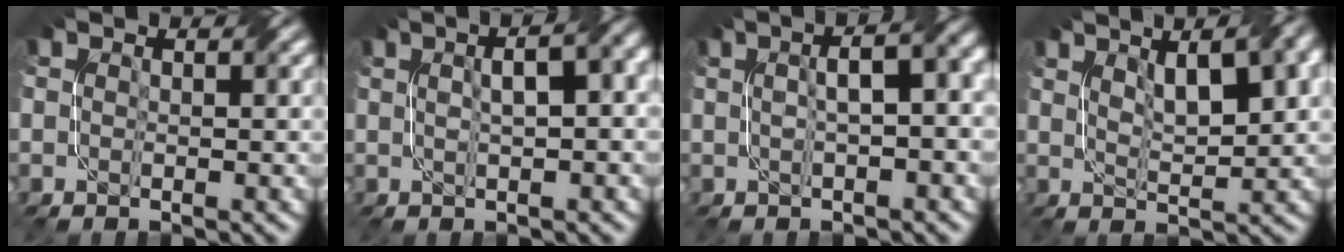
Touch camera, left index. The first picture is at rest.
{"total": 7.7, "force": [2.1, 2.9, 6.8], "torque": [-0.066, 0.031, 0.010]}
{"total": 7.2, "force": [1.4, 2.5, 6.6], "torque": [-0.064, 0.028, 0.006]}
{"total": 8.6, "force": [3.9, 3.3, 6.9], "torque": [-0.086, 0.024, 0.049]}